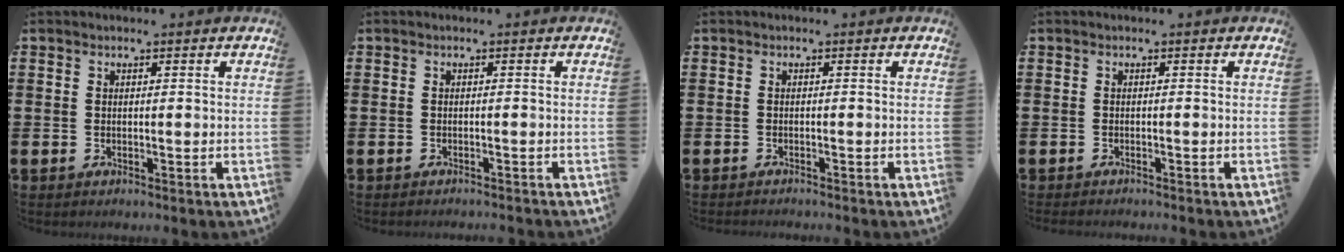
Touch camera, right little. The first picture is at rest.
{"total": 0.5, "force": [-0.5, -0.1, 0.0], "torque": [-0.001, -0.001, -0.011]}
{"total": 0.5, "force": [-0.5, -0.1, 0.0], "torque": [0.001, -0.002, -0.010]}
{"total": 0.5, "force": [-0.5, 0.0, 0.0], "torque": [-0.001, -0.002, -0.011]}